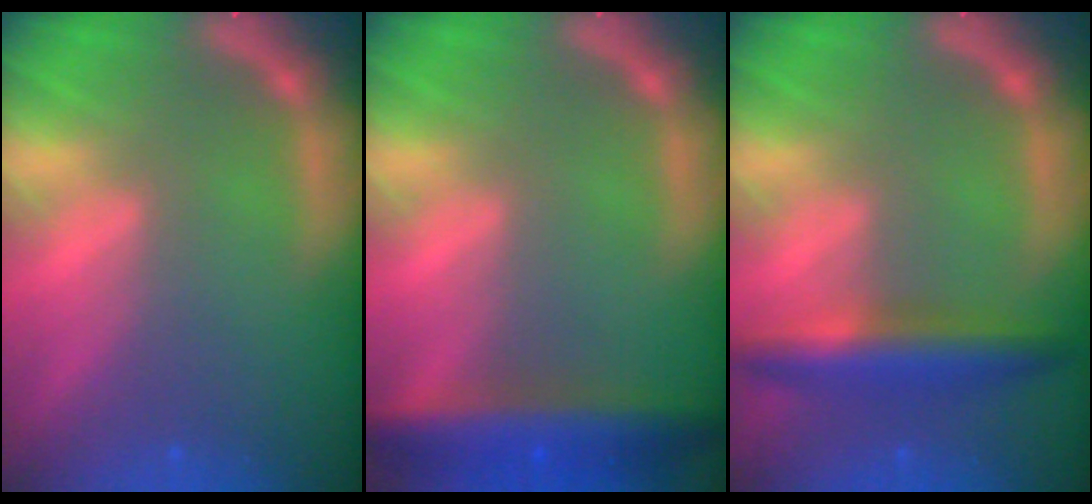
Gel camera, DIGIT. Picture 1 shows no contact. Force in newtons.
{"total": 6.5}
{"total": 5.0}